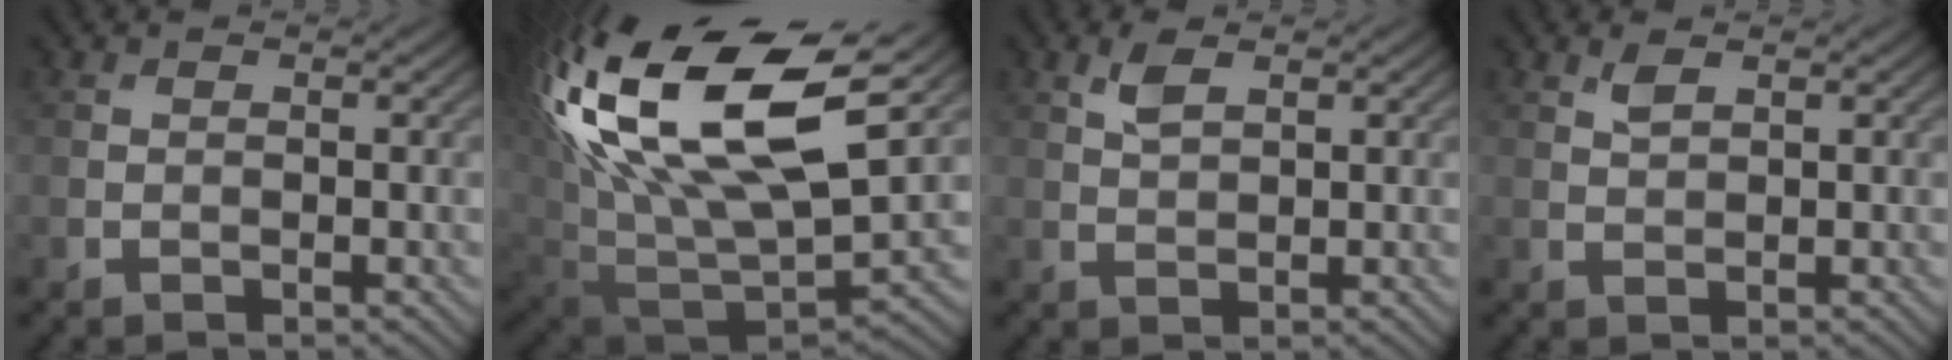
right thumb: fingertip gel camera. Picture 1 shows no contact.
{"total": 21.1, "force": [8.1, 10.7, 16.2], "torque": [-0.359, 0.010, 0.154]}
{"total": 2.5, "force": [1.4, 1.0, 1.8], "torque": [-0.044, 0.004, 0.028]}
{"total": 1.4, "force": [1.0, 0.5, 0.9], "torque": [-0.024, 0.001, 0.021]}